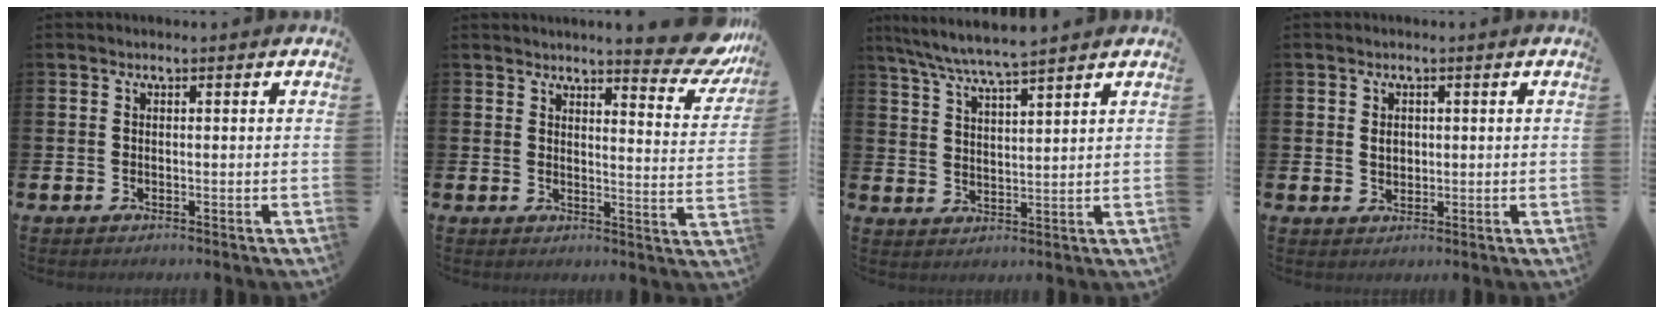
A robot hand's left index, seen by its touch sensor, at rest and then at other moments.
{"total": 7.0, "force": [6.4, 0.8, 2.6], "torque": [-0.026, -0.051, 0.104]}
{"total": 6.4, "force": [6.0, -0.1, 2.1], "torque": [-0.061, -0.027, 0.107]}
{"total": 1.7, "force": [0.6, 1.3, 0.9], "torque": [-0.001, 0.001, 0.006]}